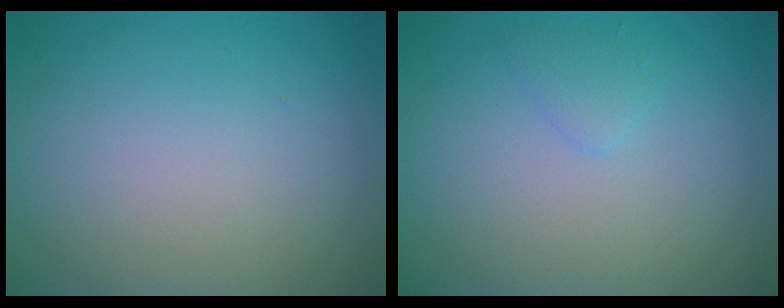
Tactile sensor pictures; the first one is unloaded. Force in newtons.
{"total": 0.9, "press": 0.9, "slide": 0.0}